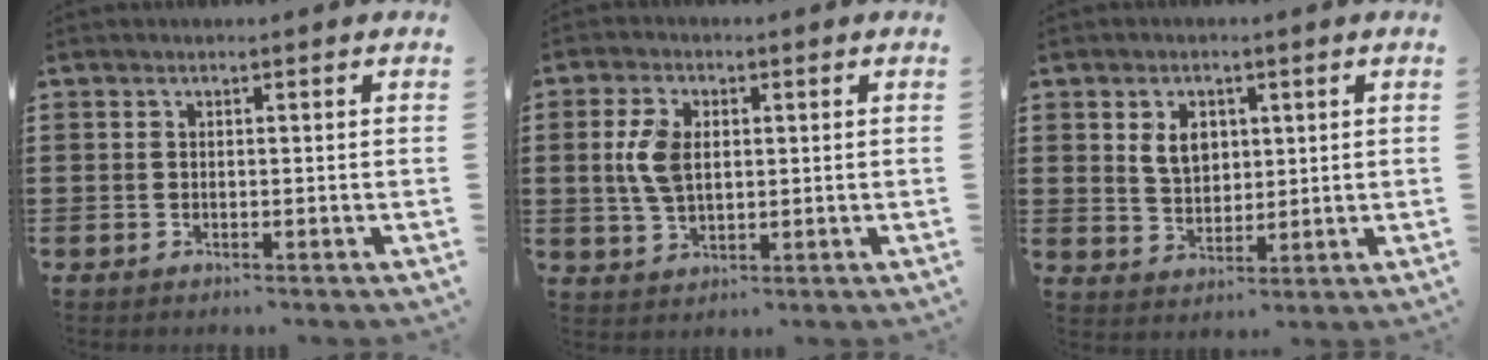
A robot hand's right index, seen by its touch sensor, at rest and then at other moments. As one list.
[{"total": 5.9, "force": [0.9, 3.5, 4.6], "torque": [-0.121, 0.005, 0.008]}, {"total": 4.8, "force": [1.5, 3.5, 3.0], "torque": [-0.063, 0.009, 0.023]}]